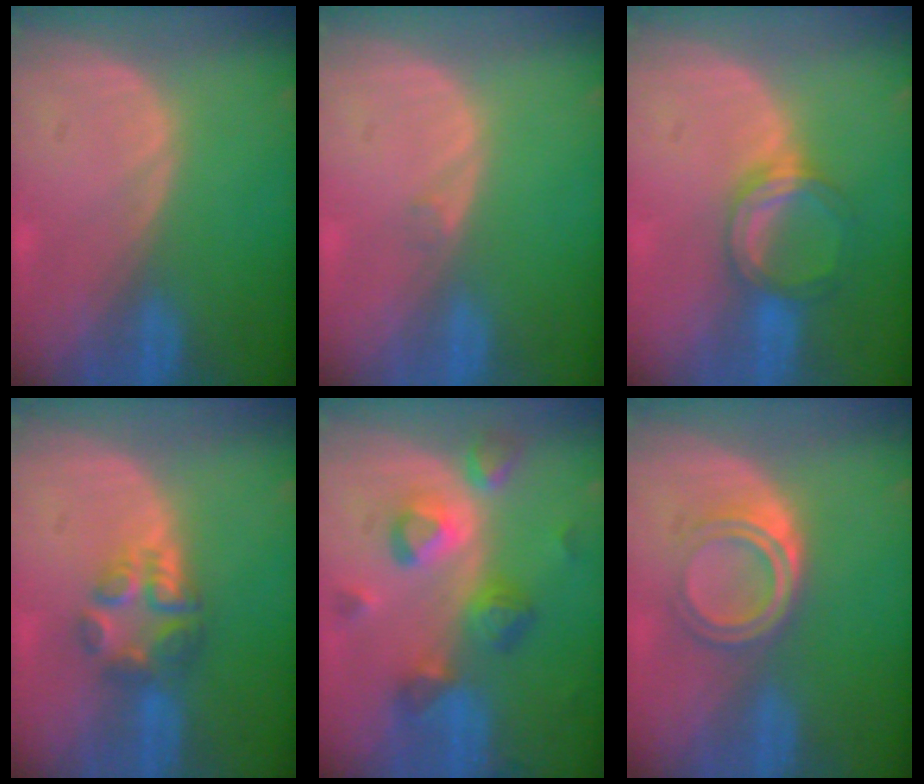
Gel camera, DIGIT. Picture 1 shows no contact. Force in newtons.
{"total": 0.5, "press": 0.5, "slide": 0.1}
{"total": 5.2, "press": 4.9, "slide": 1.5}
{"total": 6.0, "press": 5.2, "slide": 3.1}
{"total": 8.4, "press": 7.8, "slide": 3.1}
{"total": 5.1, "press": 4.5, "slide": 2.4}